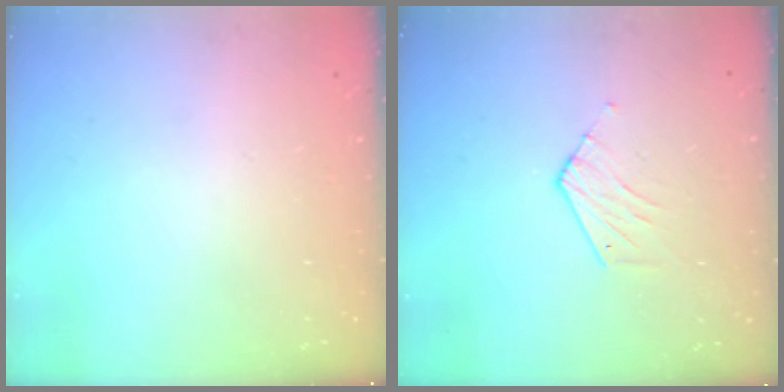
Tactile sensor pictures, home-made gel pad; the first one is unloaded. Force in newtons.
{"total": 4.4, "press": 4.4, "slide": 0.4}